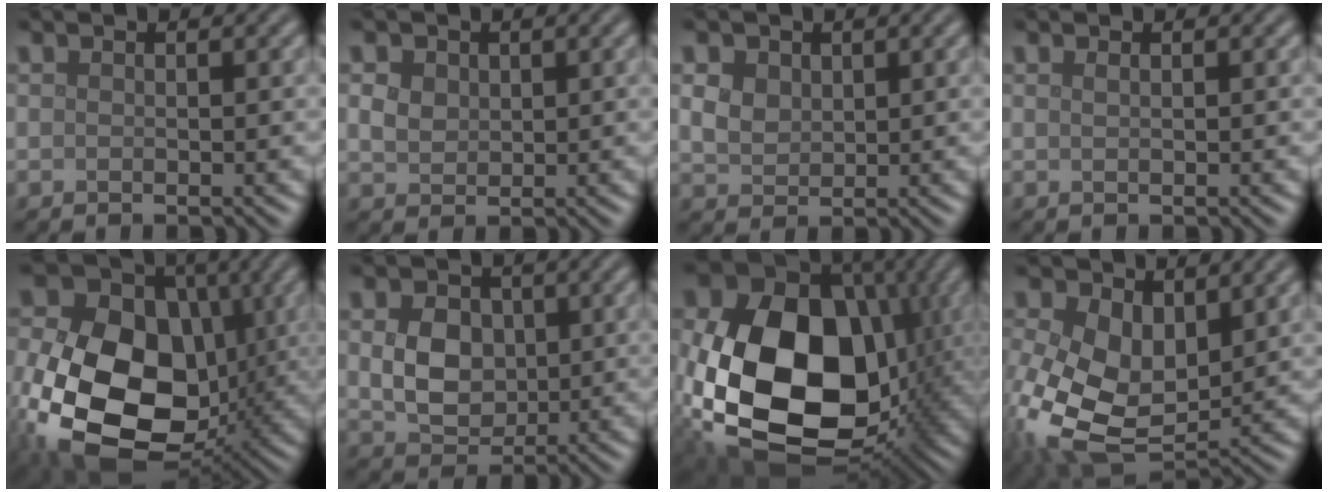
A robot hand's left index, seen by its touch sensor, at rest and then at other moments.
{"total": 2.0, "force": [0.7, 1.6, 0.9], "torque": [-0.021, 0.001, 0.009]}
{"total": 3.2, "force": [1.4, 2.4, 1.7], "torque": [-0.043, 0.012, 0.019]}
{"total": 0.5, "force": [0.3, 0.2, 0.4], "torque": [-0.006, 0.003, 0.005]}
{"total": 17.6, "force": [-2.2, 12.8, 11.9], "torque": [-0.243, -0.033, -0.025]}
{"total": 4.6, "force": [0.5, 3.5, 2.8], "torque": [-0.062, -0.004, 0.010]}
{"total": 20.3, "force": [-0.4, 15.1, 13.6], "torque": [-0.291, -0.050, 0.009]}
{"total": 11.3, "force": [0.1, 7.6, 8.4], "torque": [-0.202, -0.028, 0.007]}